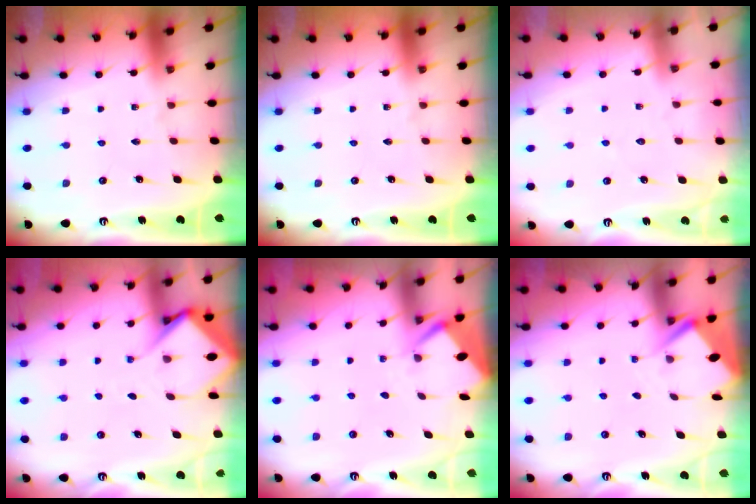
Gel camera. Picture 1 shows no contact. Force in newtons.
{"total": 0.0}
{"total": 2.8, "press": 2.8, "slide": 0.3}
{"total": 6.0, "press": 5.9, "slide": 0.8}
{"total": 2.6, "press": 2.6, "slide": 0.4}
{"total": 2.9, "press": 2.9, "slide": 0.4}